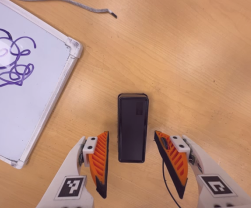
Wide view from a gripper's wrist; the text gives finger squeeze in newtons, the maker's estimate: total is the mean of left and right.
{"total": 0.0}